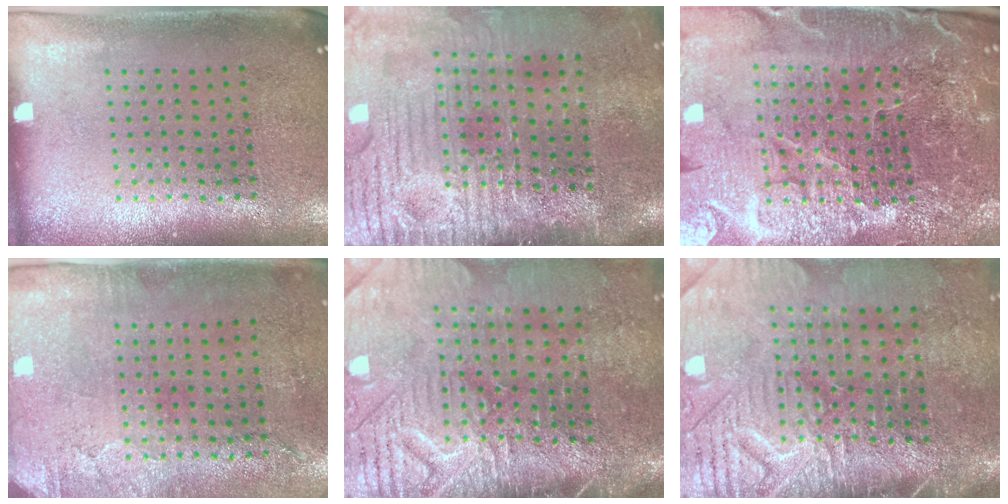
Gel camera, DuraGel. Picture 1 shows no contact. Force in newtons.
{"total": 4.7, "press": 4.1, "slide": 2.5}
{"total": 5.9, "press": 5.4, "slide": 2.3}
{"total": 2.9, "press": 2.4, "slide": 1.7}
{"total": 4.6, "press": 4.0, "slide": 2.2}
{"total": 4.6, "press": 4.0, "slide": 2.2}